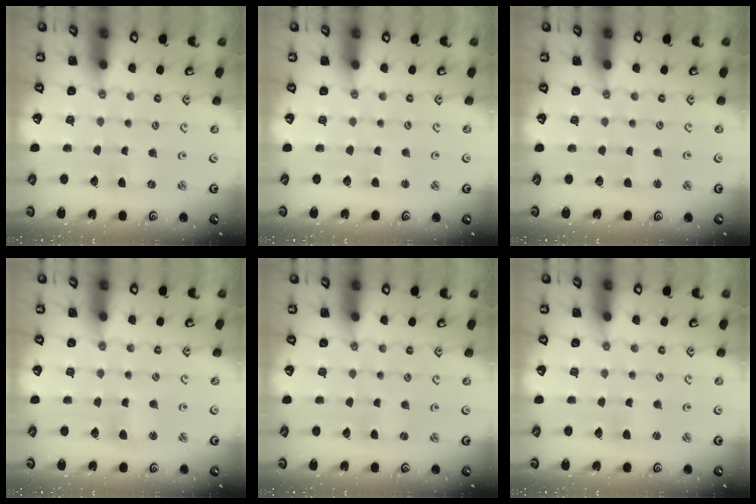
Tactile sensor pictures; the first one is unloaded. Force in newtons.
{"total": 1.9, "press": 1.9, "slide": 0.3}
{"total": 1.4, "press": 1.4, "slide": 0.3}
{"total": 3.0, "press": 3.0, "slide": 0.2}
{"total": 1.0, "press": 1.0, "slide": 0.3}
{"total": 2.2, "press": 2.2, "slide": 0.3}